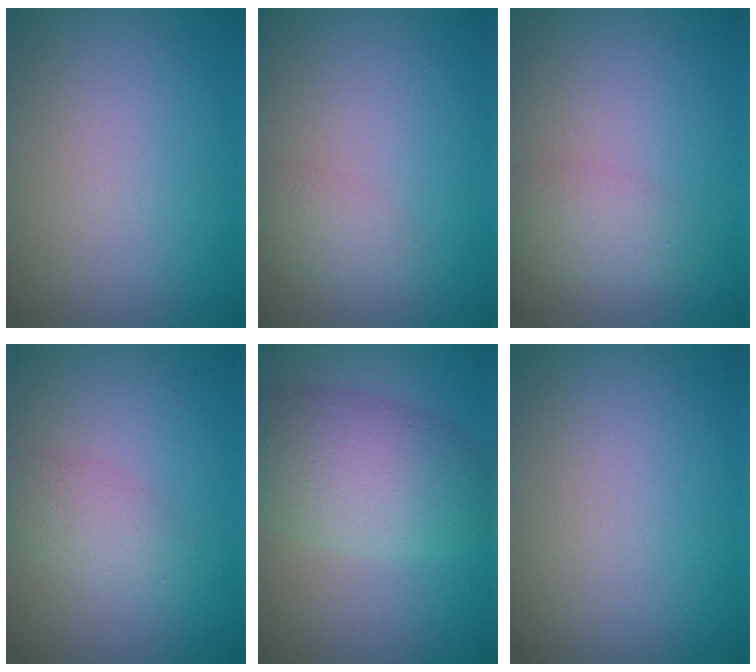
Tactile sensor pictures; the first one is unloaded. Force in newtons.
{"total": 1.5, "press": 1.5, "slide": 0.0}
{"total": 2.4, "press": 2.4, "slide": 0.1}
{"total": 2.3, "press": 2.3, "slide": 0.1}
{"total": 7.4, "press": 7.4, "slide": 0.2}
{"total": 0.0}